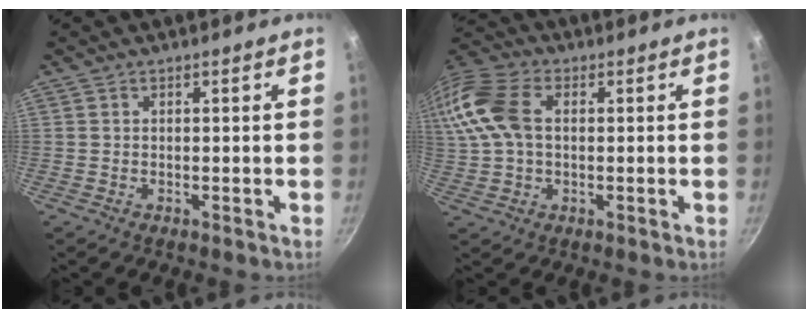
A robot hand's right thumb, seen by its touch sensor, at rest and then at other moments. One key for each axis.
{"total": 16.2, "fx": 2.7, "fy": 10.9, "fz": 11.7, "tx": -0.265, "ty": 0.033, "tz": 0.040}